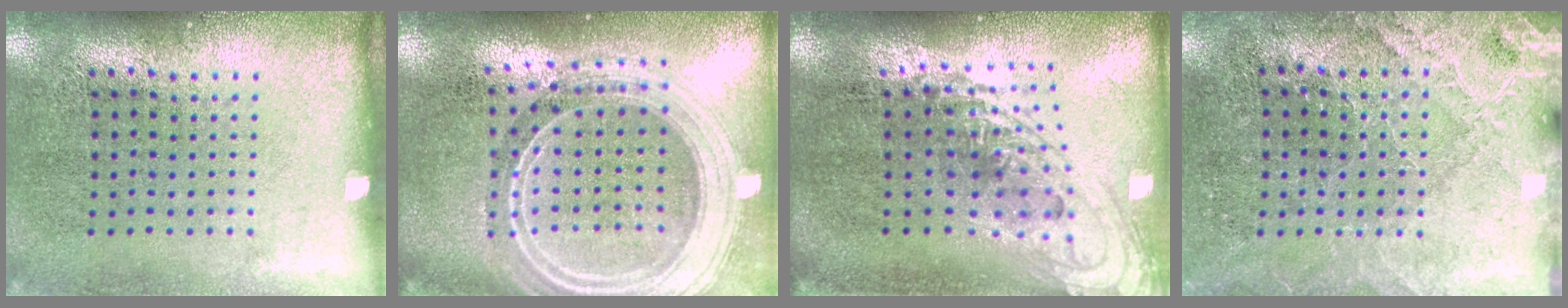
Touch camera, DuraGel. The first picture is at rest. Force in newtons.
{"total": 2.7, "press": 2.3, "slide": 1.4}
{"total": 1.5, "press": 1.2, "slide": 1.0}
{"total": 2.7, "press": 2.7, "slide": 0.3}